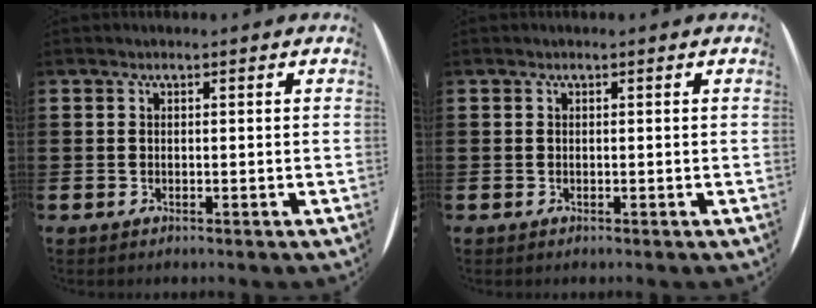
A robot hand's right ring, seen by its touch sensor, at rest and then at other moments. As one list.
[{"total": 0.0}]